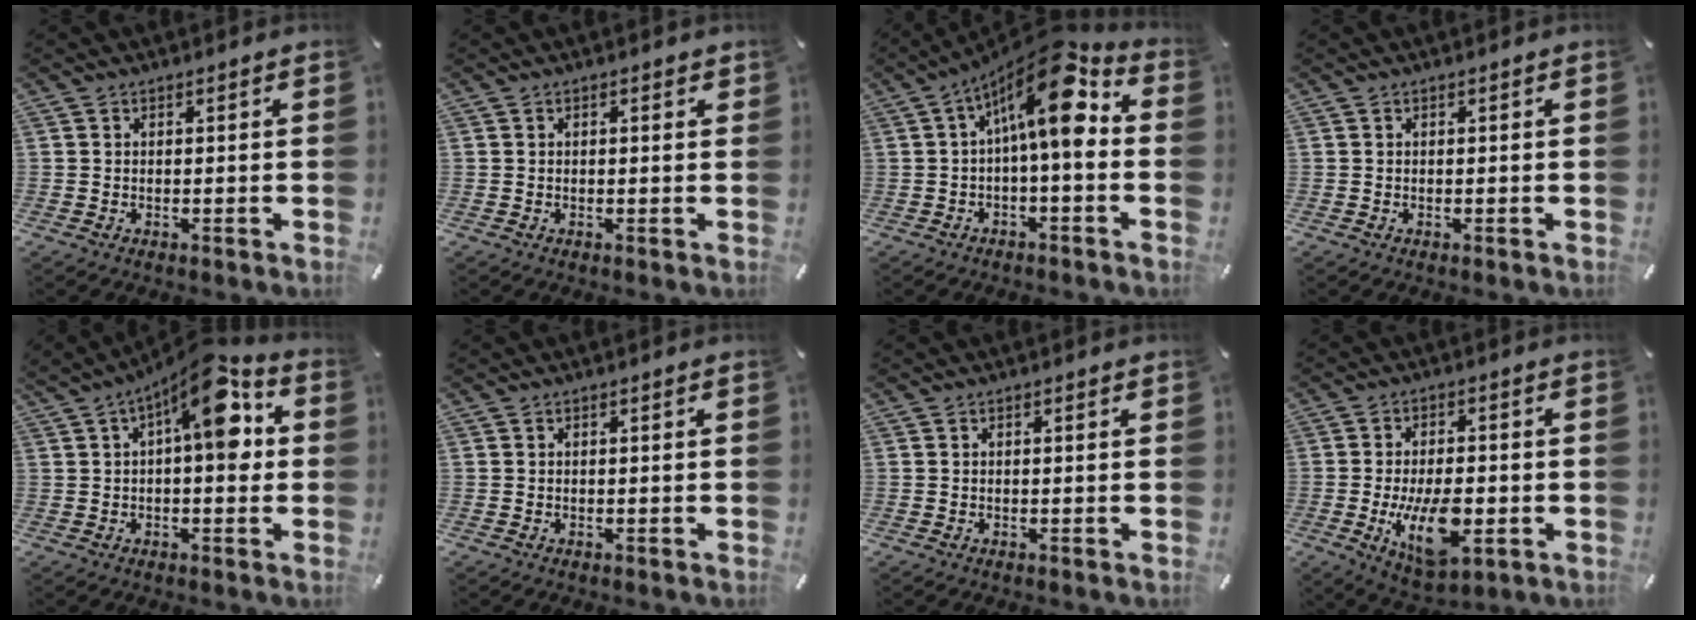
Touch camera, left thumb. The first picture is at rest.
{"total": 0.6, "force": [0.1, 0.4, 0.4], "torque": [-0.002, 0.000, 0.000]}
{"total": 14.9, "force": [4.6, 5.3, 13.1], "torque": [-0.212, -0.029, 0.071]}
{"total": 0.0}
{"total": 13.4, "force": [4.2, 5.5, 11.5], "torque": [-0.150, -0.032, 0.064]}
{"total": 0.0}
{"total": 0.0}
{"total": 13.6, "force": [-3.4, 7.0, 11.1], "torque": [-0.198, -0.008, -0.057]}